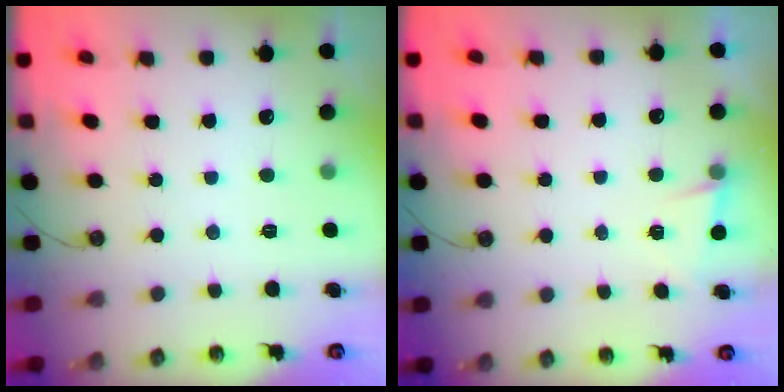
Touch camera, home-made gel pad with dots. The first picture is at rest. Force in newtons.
{"total": 2.7, "press": 2.6, "slide": 1.0}